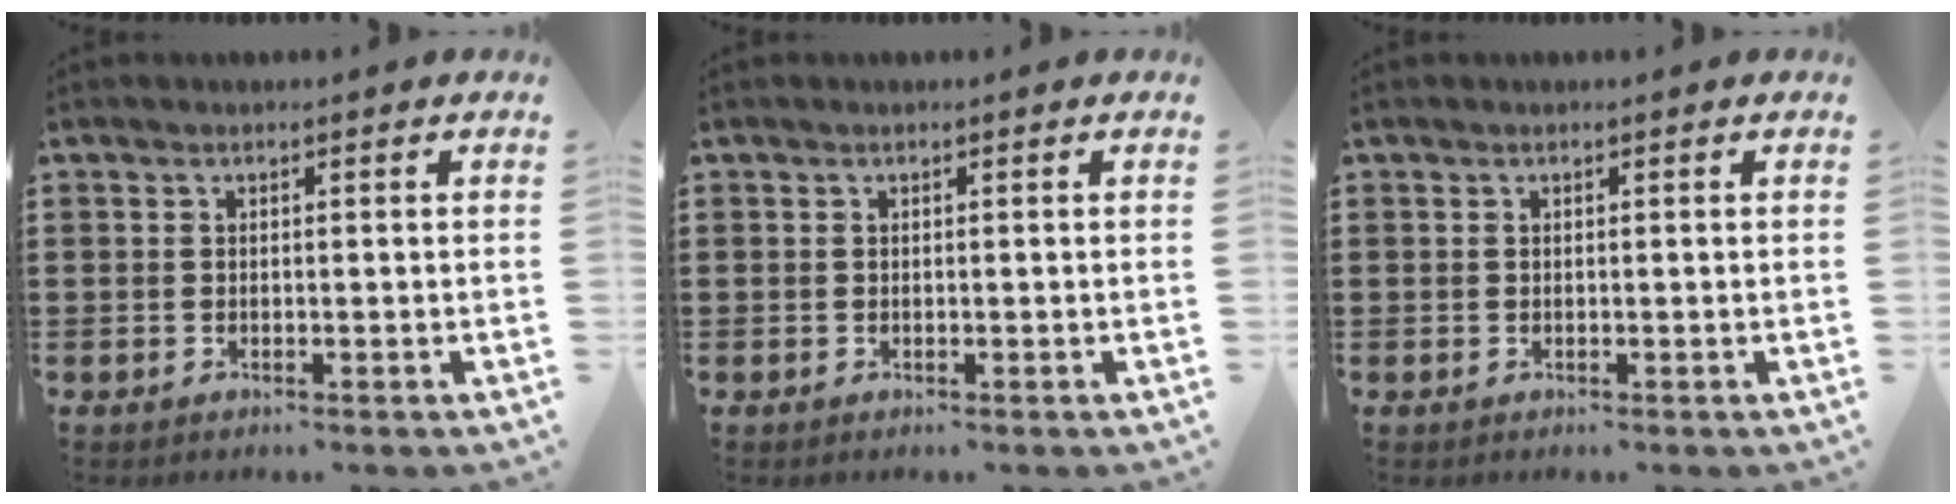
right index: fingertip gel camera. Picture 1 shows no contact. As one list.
[{"total": 0.0}, {"total": 0.0}]